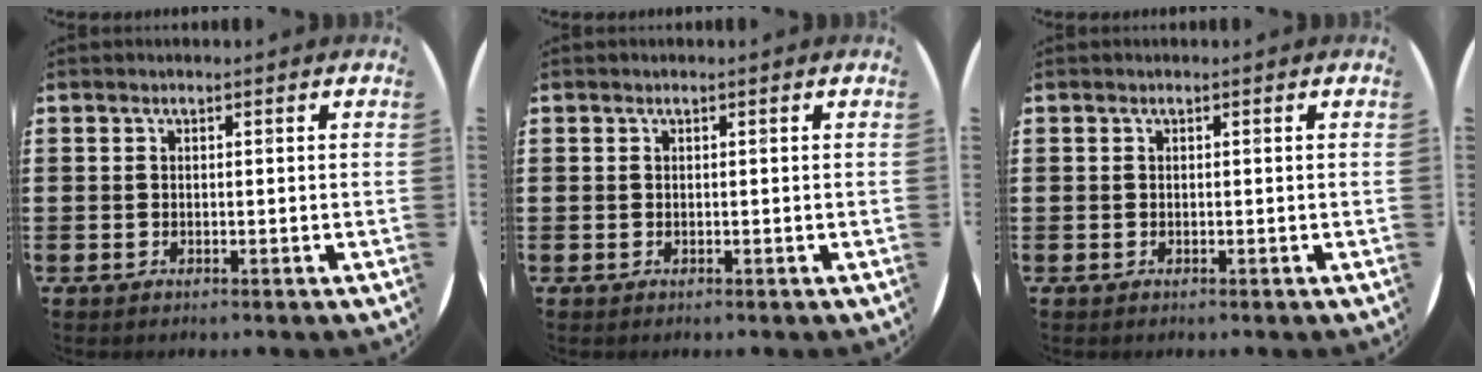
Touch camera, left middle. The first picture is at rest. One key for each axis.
{"total": 0.0}
{"total": 0.0}